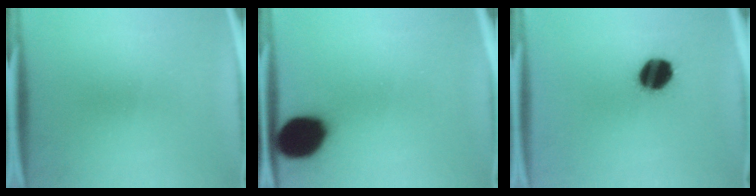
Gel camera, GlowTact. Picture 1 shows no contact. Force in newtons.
{"total": 15.1}
{"total": 10.8}